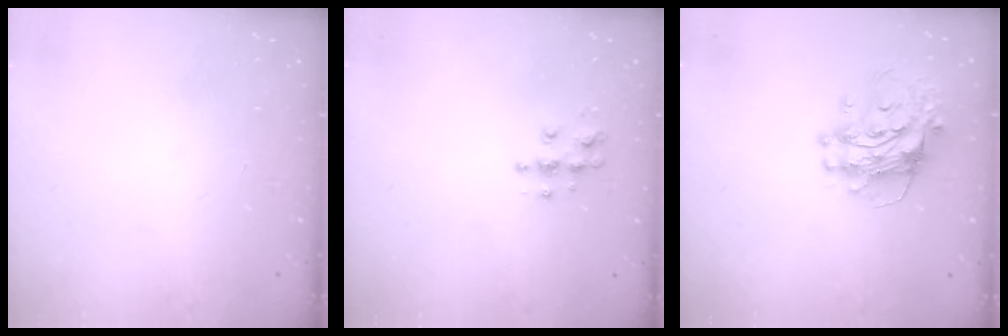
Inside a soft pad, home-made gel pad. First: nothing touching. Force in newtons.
{"total": 6.5, "press": 6.5, "slide": 0.2}
{"total": 11.0, "press": 10.9, "slide": 1.1}